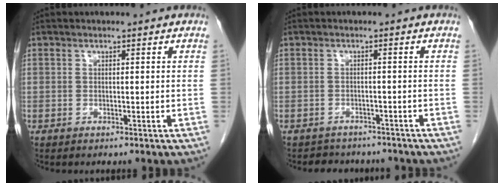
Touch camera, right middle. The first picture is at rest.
{"total": 5.5, "force": [-4.9, 2.4, 0.5], "torque": [-0.006, 0.007, -0.059]}